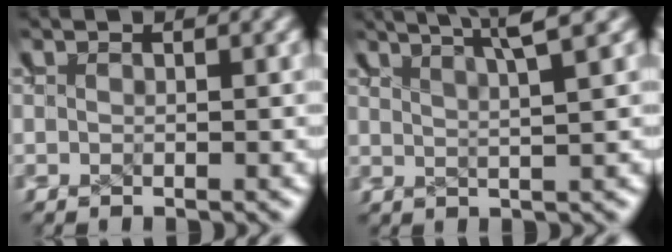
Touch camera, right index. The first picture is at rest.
{"total": 4.8, "force": [4.2, -0.1, 2.3], "torque": [-0.010, 0.017, 0.065]}